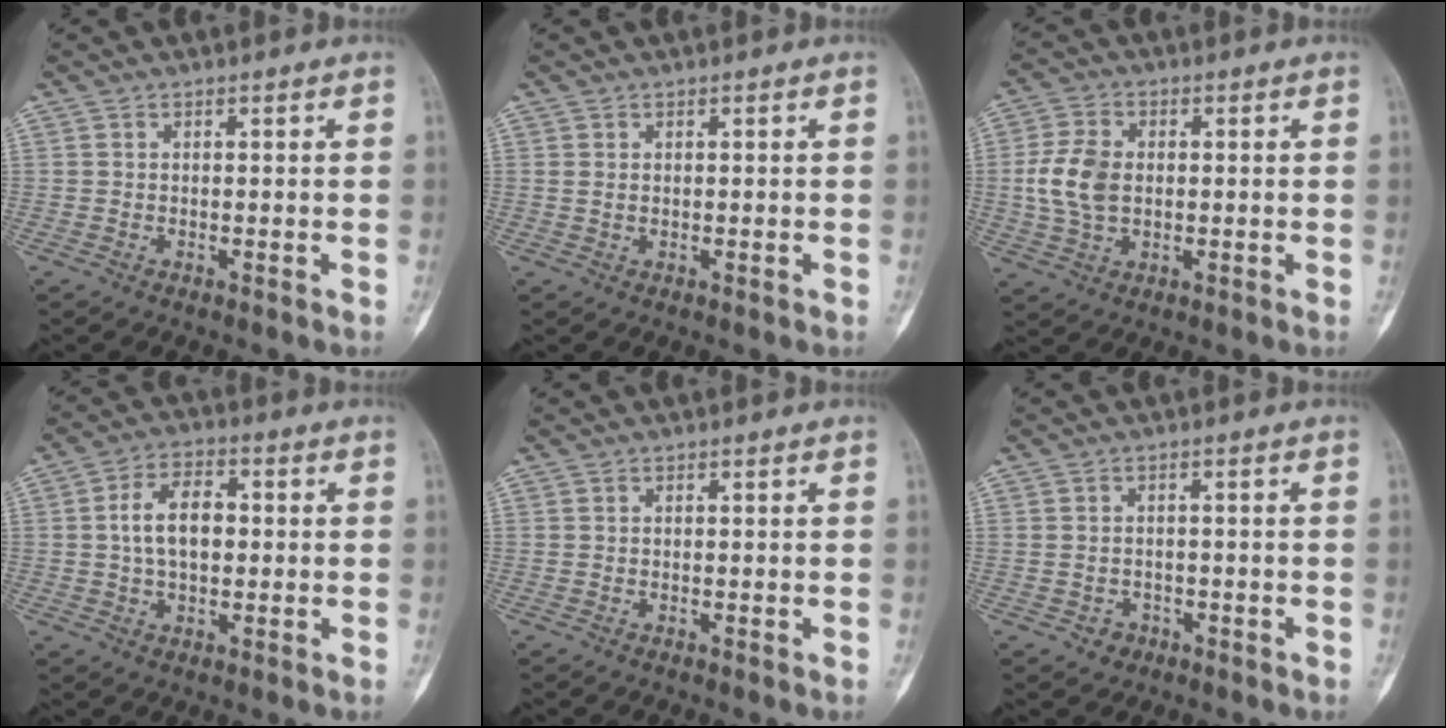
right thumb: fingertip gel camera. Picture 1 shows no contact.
{"total": 0.6, "force": [0.2, 0.4, 0.4], "torque": [-0.007, -0.001, 0.007]}
{"total": 8.7, "force": [0.2, 5.8, 6.5], "torque": [-0.133, 0.005, 0.005]}
{"total": 8.6, "force": [0.5, 5.1, 6.8], "torque": [-0.109, 0.016, 0.006]}
{"total": 0.0}
{"total": 3.7, "force": [-2.0, 3.0, 0.9], "torque": [0.011, 0.017, -0.026]}